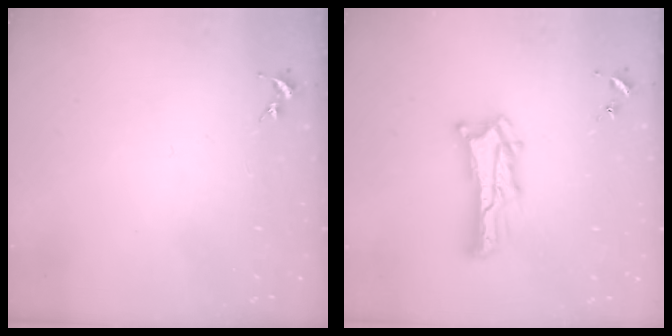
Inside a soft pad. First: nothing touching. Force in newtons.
{"total": 7.3, "press": 7.3, "slide": 0.7}